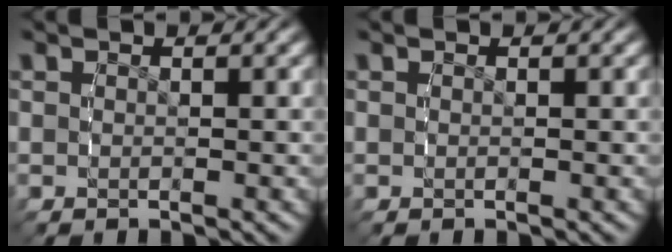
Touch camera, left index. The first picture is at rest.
{"total": 0.0}